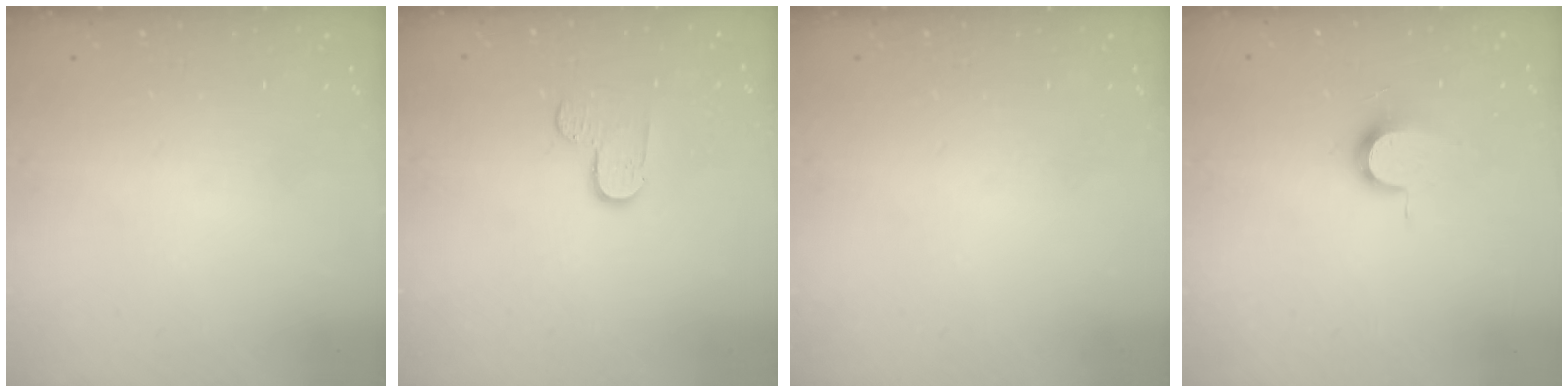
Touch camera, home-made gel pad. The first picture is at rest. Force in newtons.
{"total": 4.8, "press": 4.8, "slide": 0.2}
{"total": 0.0}
{"total": 7.4, "press": 7.4, "slide": 0.6}